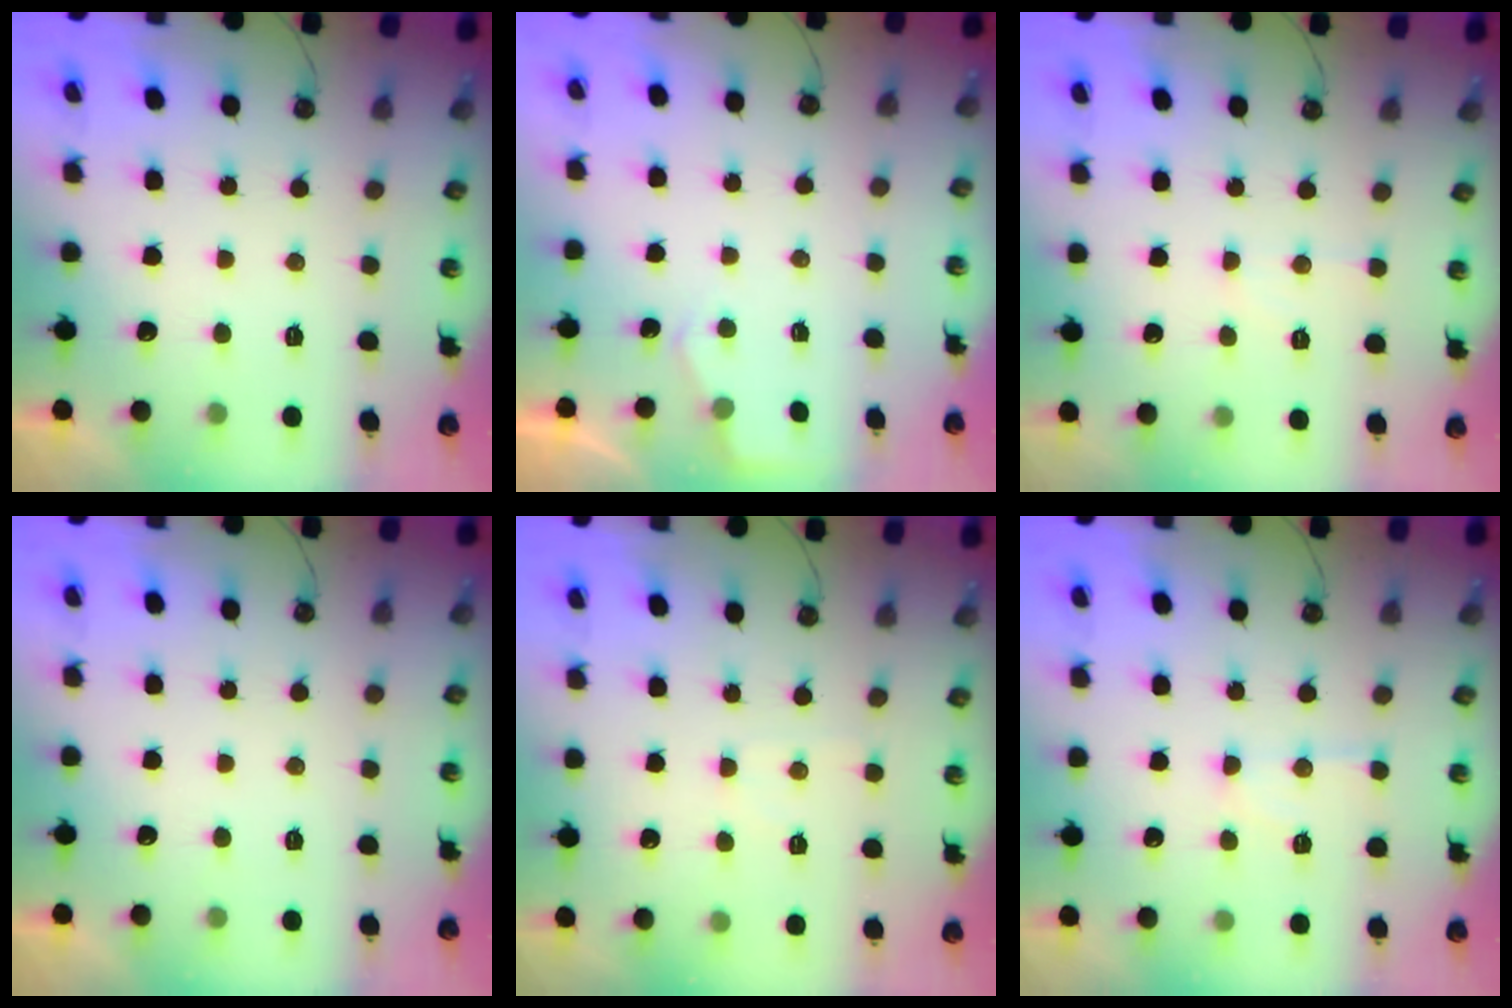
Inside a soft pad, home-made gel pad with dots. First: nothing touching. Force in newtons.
{"total": 3.1, "press": 3.0, "slide": 0.5}
{"total": 5.8, "press": 5.8, "slide": 0.5}
{"total": 0.0}
{"total": 3.2, "press": 3.1, "slide": 0.4}
{"total": 10.1, "press": 10.1, "slide": 0.9}